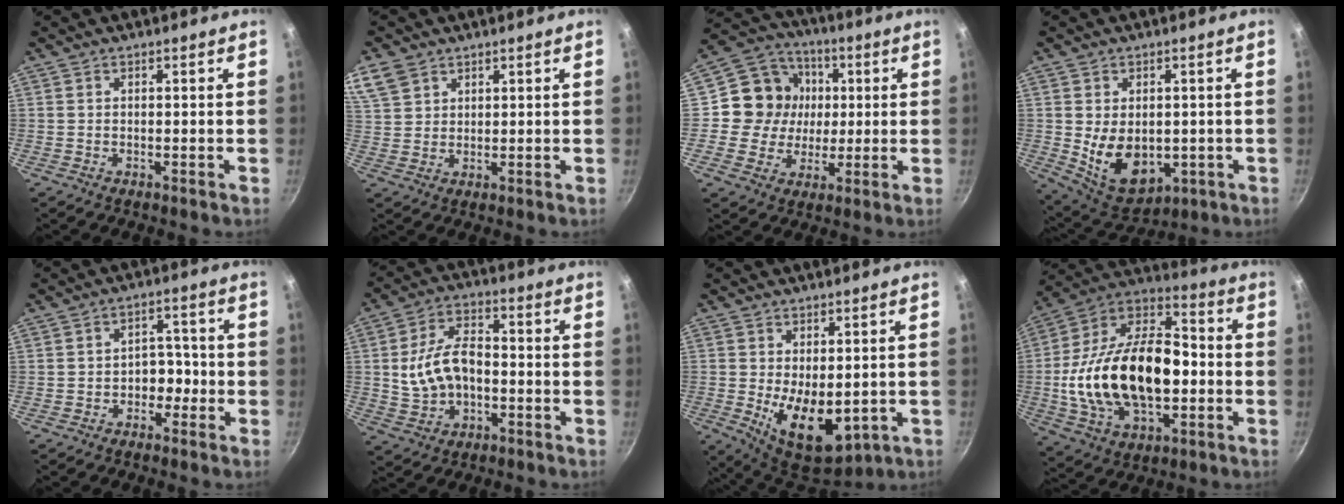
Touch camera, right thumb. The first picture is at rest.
{"total": 7.5, "force": [4.7, 5.1, 2.9], "torque": [-0.048, 0.000, 0.097]}
{"total": 13.1, "force": [1.3, 12.3, 4.5], "torque": [-0.050, 0.017, 0.010]}
{"total": 11.5, "force": [-0.8, 8.0, 8.2], "torque": [-0.109, -0.016, 0.017]}
{"total": 4.5, "force": [-1.7, 3.4, 2.4], "torque": [0.007, 0.027, -0.028]}
{"total": 11.5, "force": [-1.1, 7.4, 8.8], "torque": [-0.148, 0.030, -0.020]}
{"total": 12.5, "force": [-1.4, 7.2, 10.1], "torque": [-0.130, -0.023, 0.002]}
{"total": 27.0, "force": [-2.8, 15.9, 21.7], "torque": [-0.380, 0.043, -0.050]}